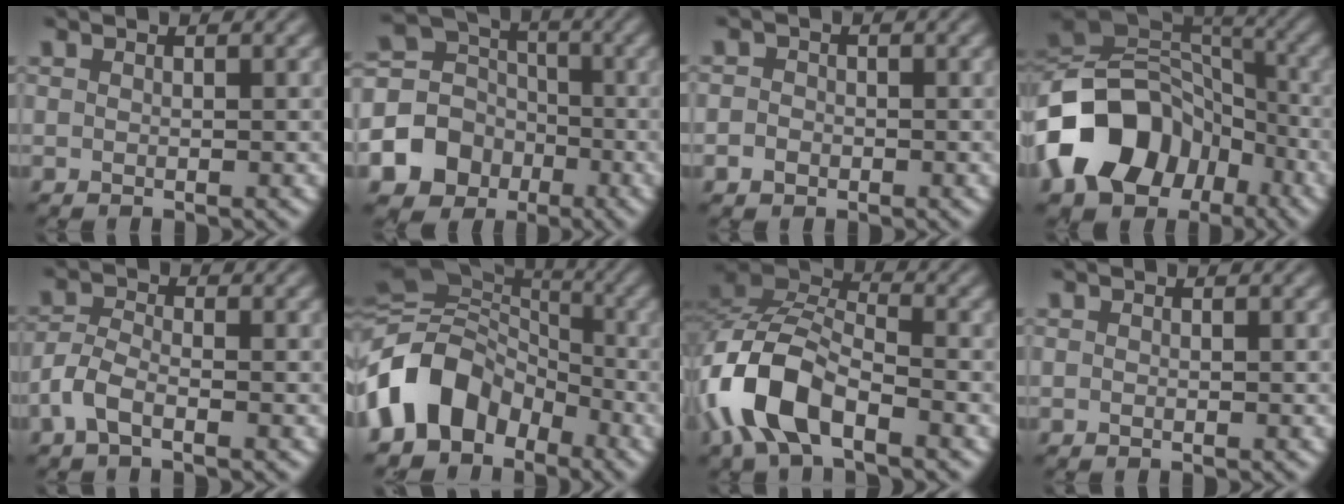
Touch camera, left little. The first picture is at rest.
{"total": 8.8, "force": [-3.2, 7.6, 3.0], "torque": [-0.071, -0.005, -0.078]}
{"total": 1.5, "force": [-0.5, 1.3, 0.5], "torque": [0.002, 0.000, -0.015]}
{"total": 14.5, "force": [-6.6, 10.7, 7.3], "torque": [-0.151, 0.006, -0.128]}
{"total": 2.6, "force": [-1.5, 1.1, 1.9], "torque": [-0.045, 0.004, -0.042]}
{"total": 9.6, "force": [-4.1, 7.2, 4.9], "torque": [-0.083, 0.017, -0.098]}
{"total": 8.9, "force": [-4.5, 4.3, 6.3], "torque": [-0.132, 0.009, -0.100]}
{"total": 0.0}